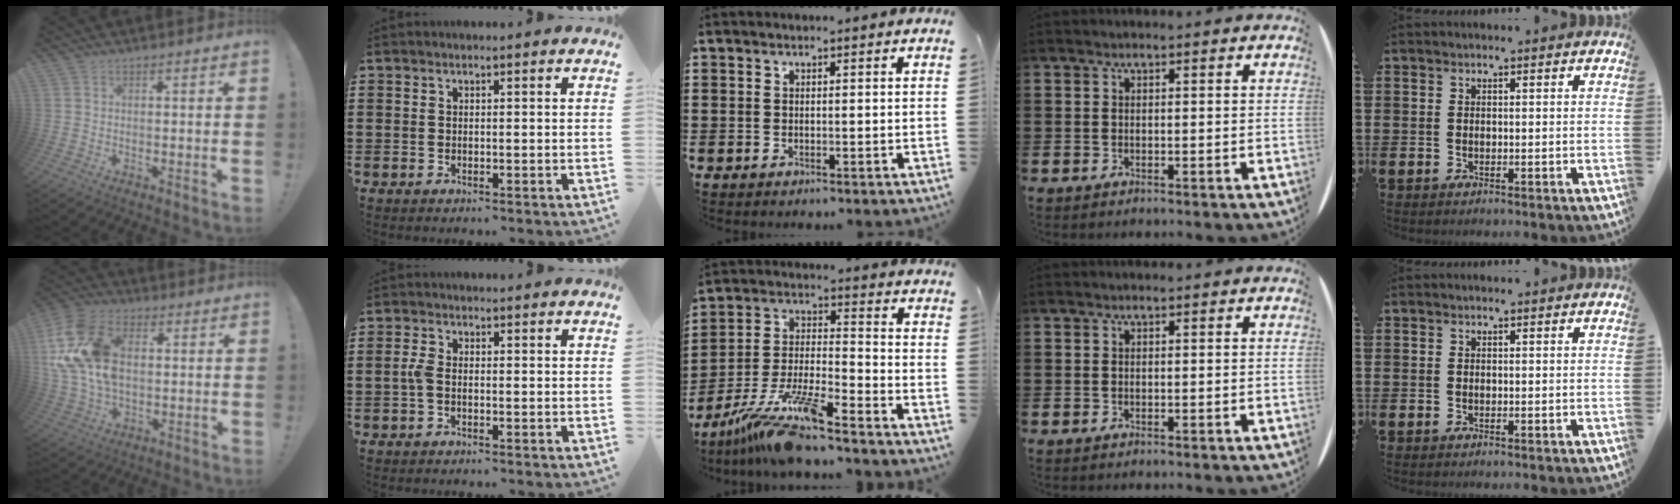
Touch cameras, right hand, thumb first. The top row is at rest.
{"thumb": {"total": 19.3, "force": [2.9, 13.2, 13.8], "torque": [-0.265, 0.003, 0.057]}, "index": {"total": 2.2, "force": [-0.5, 0.9, 1.9], "torque": [-0.053, -0.004, -0.014]}, "middle": {"total": 11.8, "force": [-10.1, 0.3, 6.1], "torque": [-0.133, 0.002, -0.203]}}